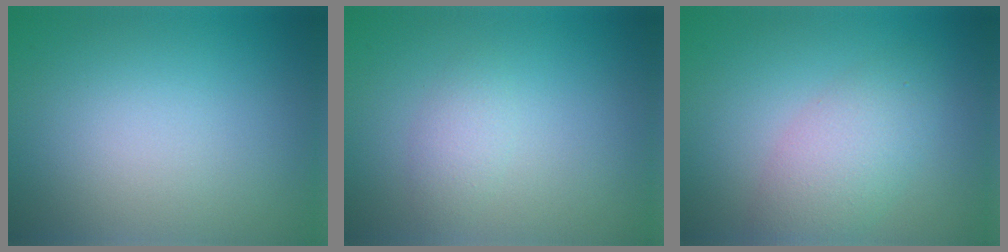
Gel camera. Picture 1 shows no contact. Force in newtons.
{"total": 1.4, "press": 1.4, "slide": 0.0}
{"total": 4.0, "press": 4.0, "slide": 0.1}